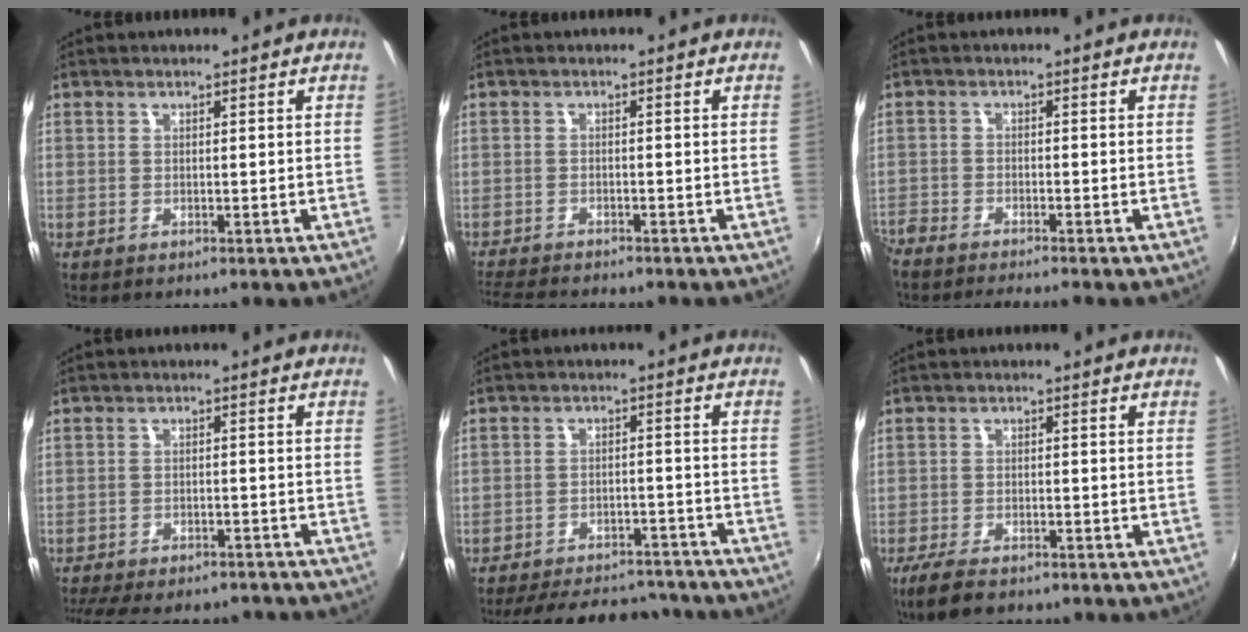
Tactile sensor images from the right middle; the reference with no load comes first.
{"total": 7.4, "force": [-6.8, 0.9, 2.9], "torque": [-0.079, -0.023, -0.114]}
{"total": 7.4, "force": [-6.7, 1.0, 2.8], "torque": [-0.087, -0.023, -0.119]}
{"total": 15.6, "force": [-13.4, 4.7, 6.5], "torque": [-0.146, -0.018, -0.181]}
{"total": 19.6, "force": [-17.0, 6.7, 7.1], "torque": [-0.152, 0.027, -0.210]}
{"total": 6.4, "force": [-4.9, 2.0, 3.6], "torque": [-0.095, -0.019, -0.089]}